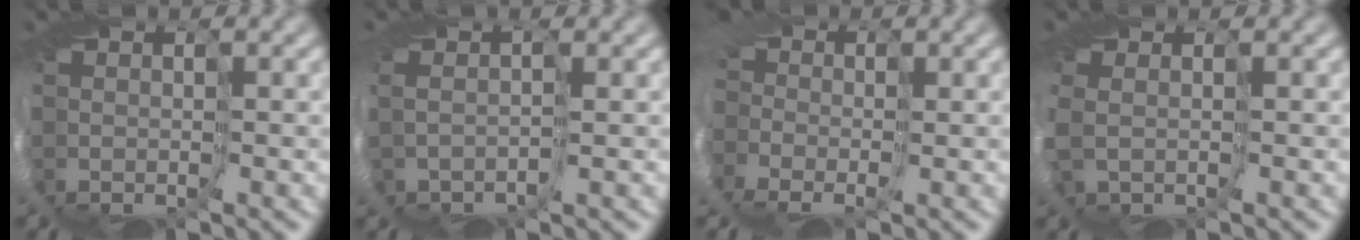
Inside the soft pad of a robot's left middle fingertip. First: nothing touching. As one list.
[{"total": 1.2, "force": [0.3, 0.4, 1.1], "torque": [-0.014, 0.014, -0.013]}, {"total": 8.0, "force": [-1.2, 5.7, 5.5], "torque": [-0.103, -0.001, -0.051]}, {"total": 1.6, "force": [-0.2, 1.0, 1.2], "torque": [-0.039, -0.007, 0.000]}]